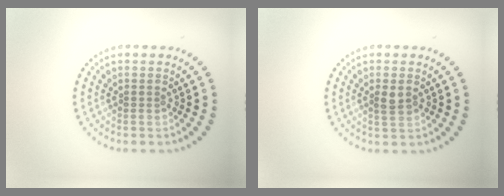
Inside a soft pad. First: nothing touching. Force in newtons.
{"total": 1.6, "press": 1.5, "slide": 0.5}